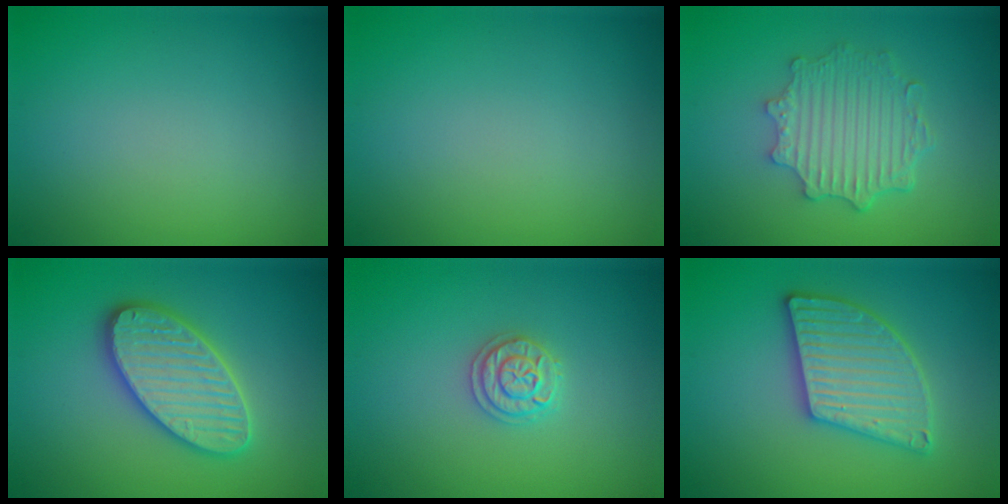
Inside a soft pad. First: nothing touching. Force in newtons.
{"total": 0.0}
{"total": 4.4, "press": 3.6, "slide": 2.6}
{"total": 5.8, "press": 5.8, "slide": 0.6}
{"total": 2.0, "press": 2.0, "slide": 0.3}
{"total": 5.5, "press": 5.5, "slide": 0.7}